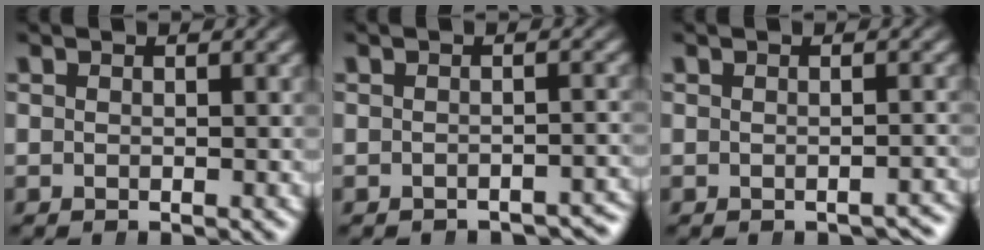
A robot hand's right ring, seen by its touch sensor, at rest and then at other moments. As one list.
[{"total": 2.6, "force": [-2.6, 0.2, 0.3], "torque": [0.004, -0.005, -0.038]}, {"total": 1.4, "force": [-1.4, 0.3, 0.3], "torque": [-0.006, -0.001, -0.019]}]